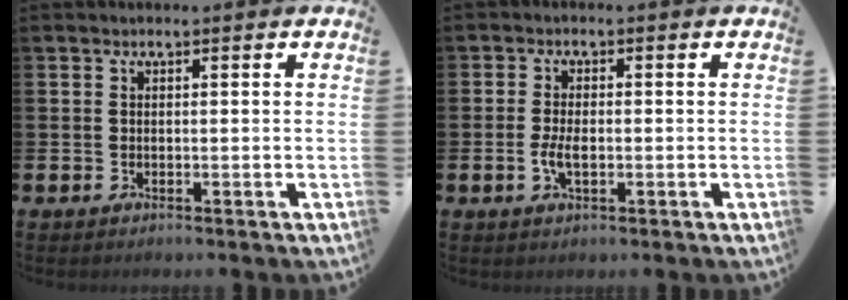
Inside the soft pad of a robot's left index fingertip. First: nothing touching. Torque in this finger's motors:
{"motor_torque": [0.50, 0.33, 0.13, 0.06]}